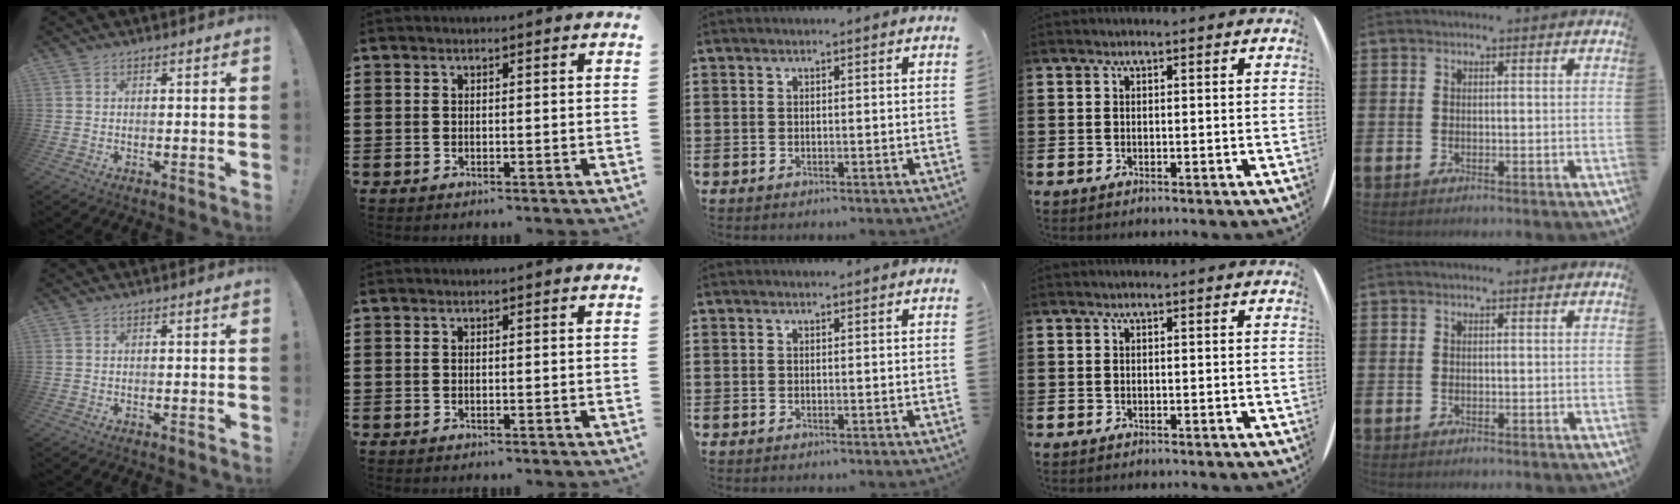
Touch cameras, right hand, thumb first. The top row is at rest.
{}